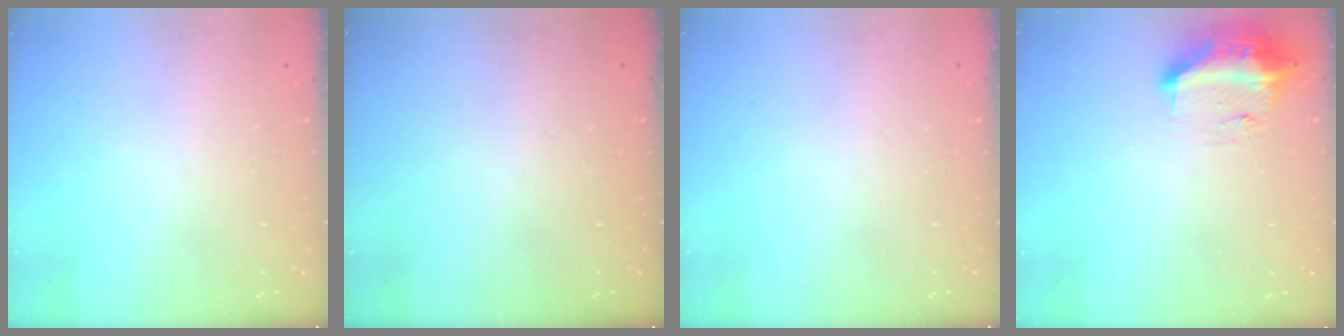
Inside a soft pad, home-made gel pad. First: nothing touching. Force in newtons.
{"total": 0.0}
{"total": 0.0}
{"total": 11.2, "press": 11.2, "slide": 0.6}